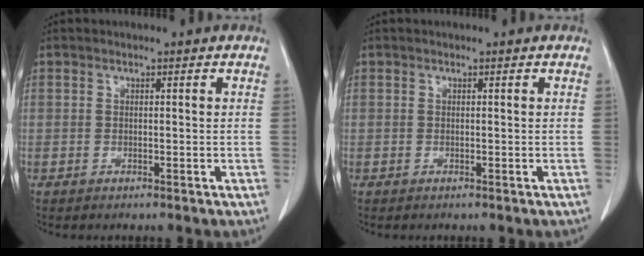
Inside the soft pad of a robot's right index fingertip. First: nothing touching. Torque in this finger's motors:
{"motor_torque": [-0.04, 0.03, 0.01, 0.00]}